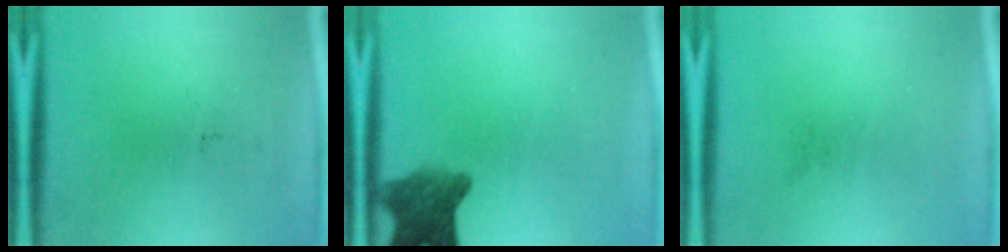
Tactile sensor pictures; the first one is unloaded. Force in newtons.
{"total": 6.4}
{"total": 0.0}